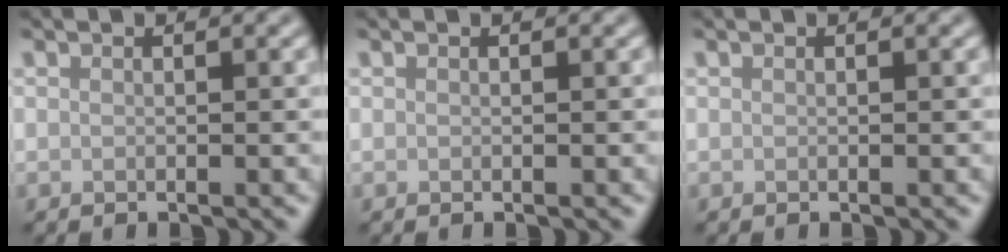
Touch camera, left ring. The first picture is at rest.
{"total": 0.0}
{"total": 0.0}